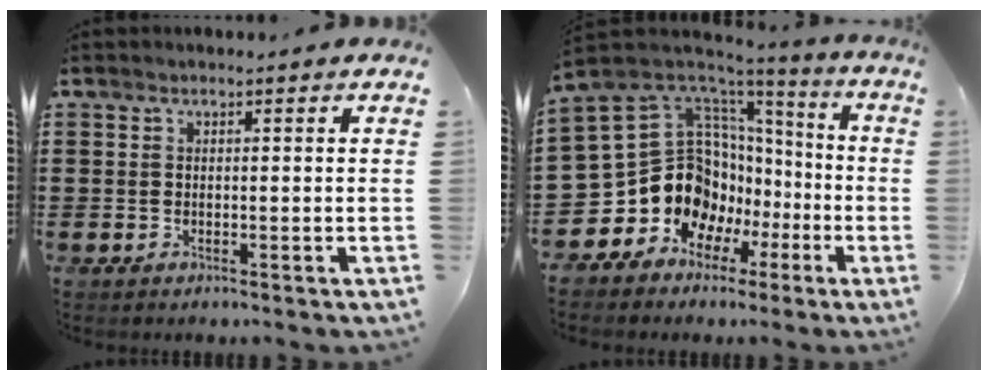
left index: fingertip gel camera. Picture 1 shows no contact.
{"total": 14.9, "force": [-2.0, 13.1, 6.6], "torque": [-0.182, -0.026, -0.013]}